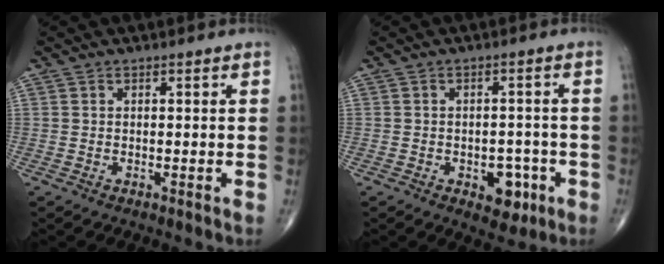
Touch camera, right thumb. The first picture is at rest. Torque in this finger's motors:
{"motor_torque": [0.88, 0.66, 0.10, -0.62, 0.00]}